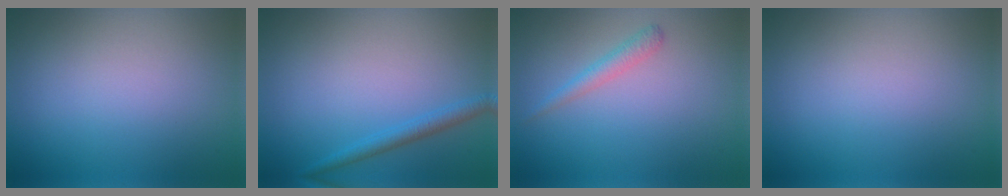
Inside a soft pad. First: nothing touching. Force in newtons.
{"total": 1.9, "press": 1.9, "slide": 0.1}
{"total": 1.4, "press": 1.4, "slide": 0.2}
{"total": 0.0}